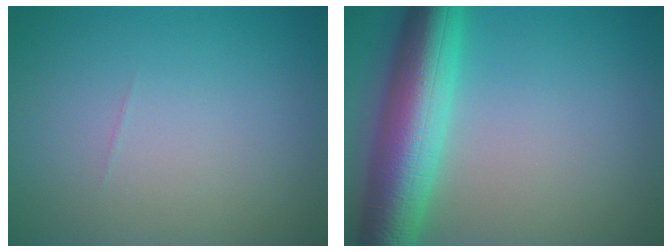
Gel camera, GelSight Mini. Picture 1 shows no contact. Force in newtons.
{"total": 9.3, "press": 9.3, "slide": 0.1}